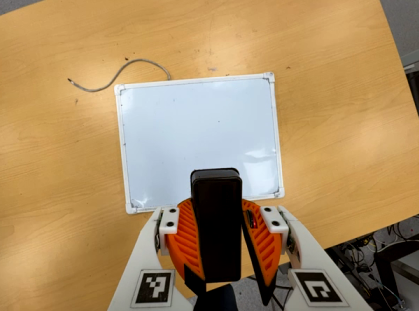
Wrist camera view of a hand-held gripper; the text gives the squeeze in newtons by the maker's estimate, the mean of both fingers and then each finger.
{"total": 10.0, "left": 9.7, "right": 10.3}